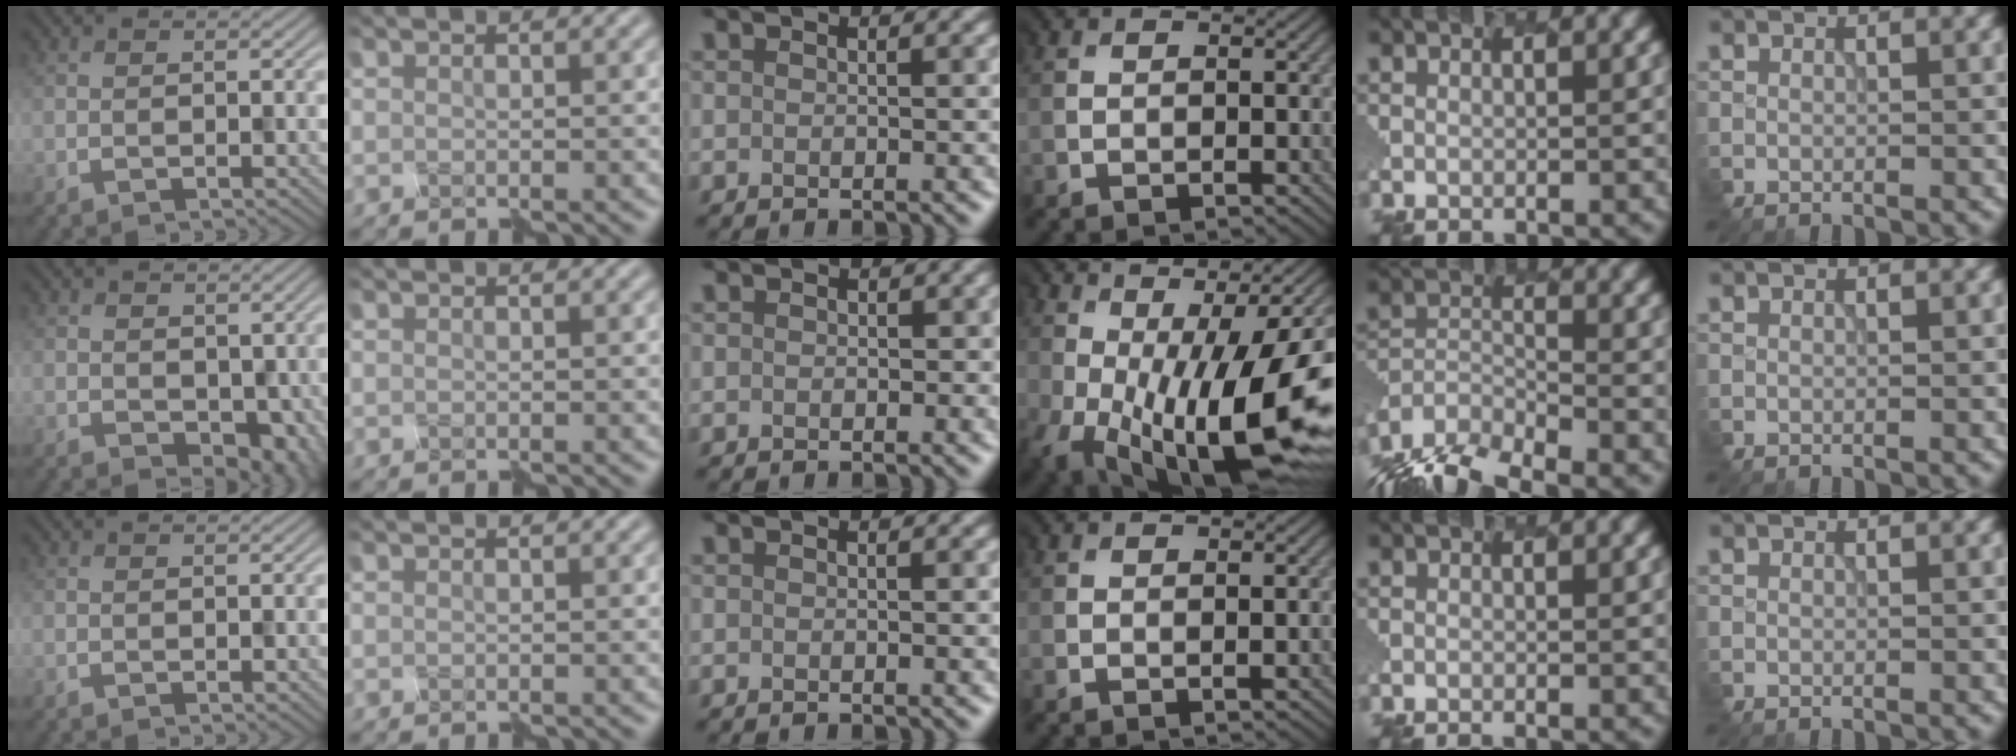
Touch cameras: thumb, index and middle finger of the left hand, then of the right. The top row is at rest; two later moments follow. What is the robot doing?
{"motion": "disassemble", "object": "spray bottle"}